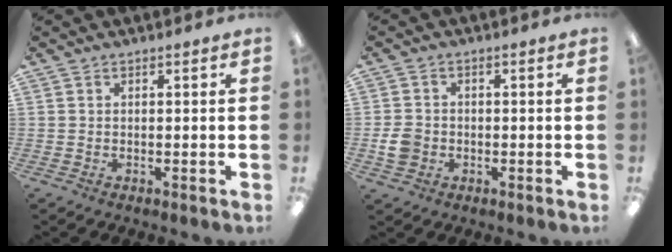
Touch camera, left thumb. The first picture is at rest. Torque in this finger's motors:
{"motor_torque": [-0.50, 0.69, 0.23, -0.26, 0.00]}